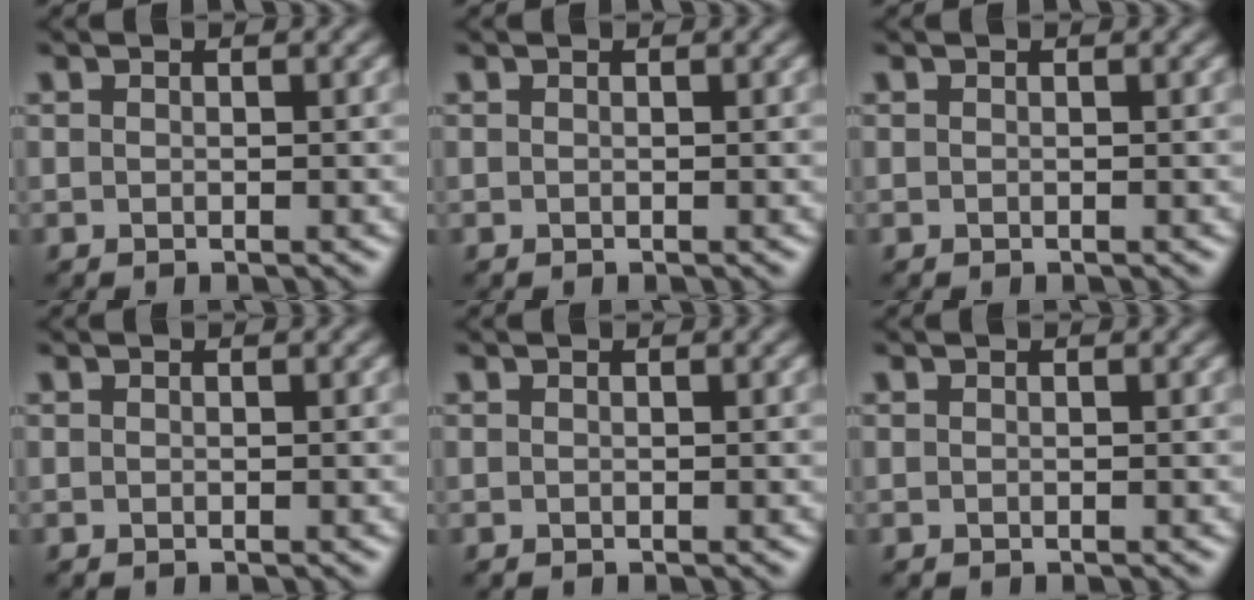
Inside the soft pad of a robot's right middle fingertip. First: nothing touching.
{"total": 0.0}
{"total": 0.0}
{"total": 0.0}
{"total": 0.0}
{"total": 0.0}